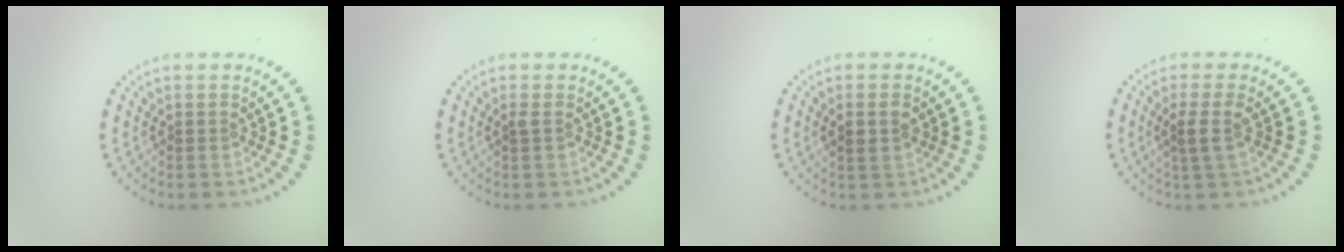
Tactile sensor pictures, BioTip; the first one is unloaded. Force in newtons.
{"total": 0.5, "press": 0.3, "slide": 0.4}
{"total": 1.7, "press": 1.5, "slide": 0.7}
{"total": 2.2, "press": 1.7, "slide": 1.4}